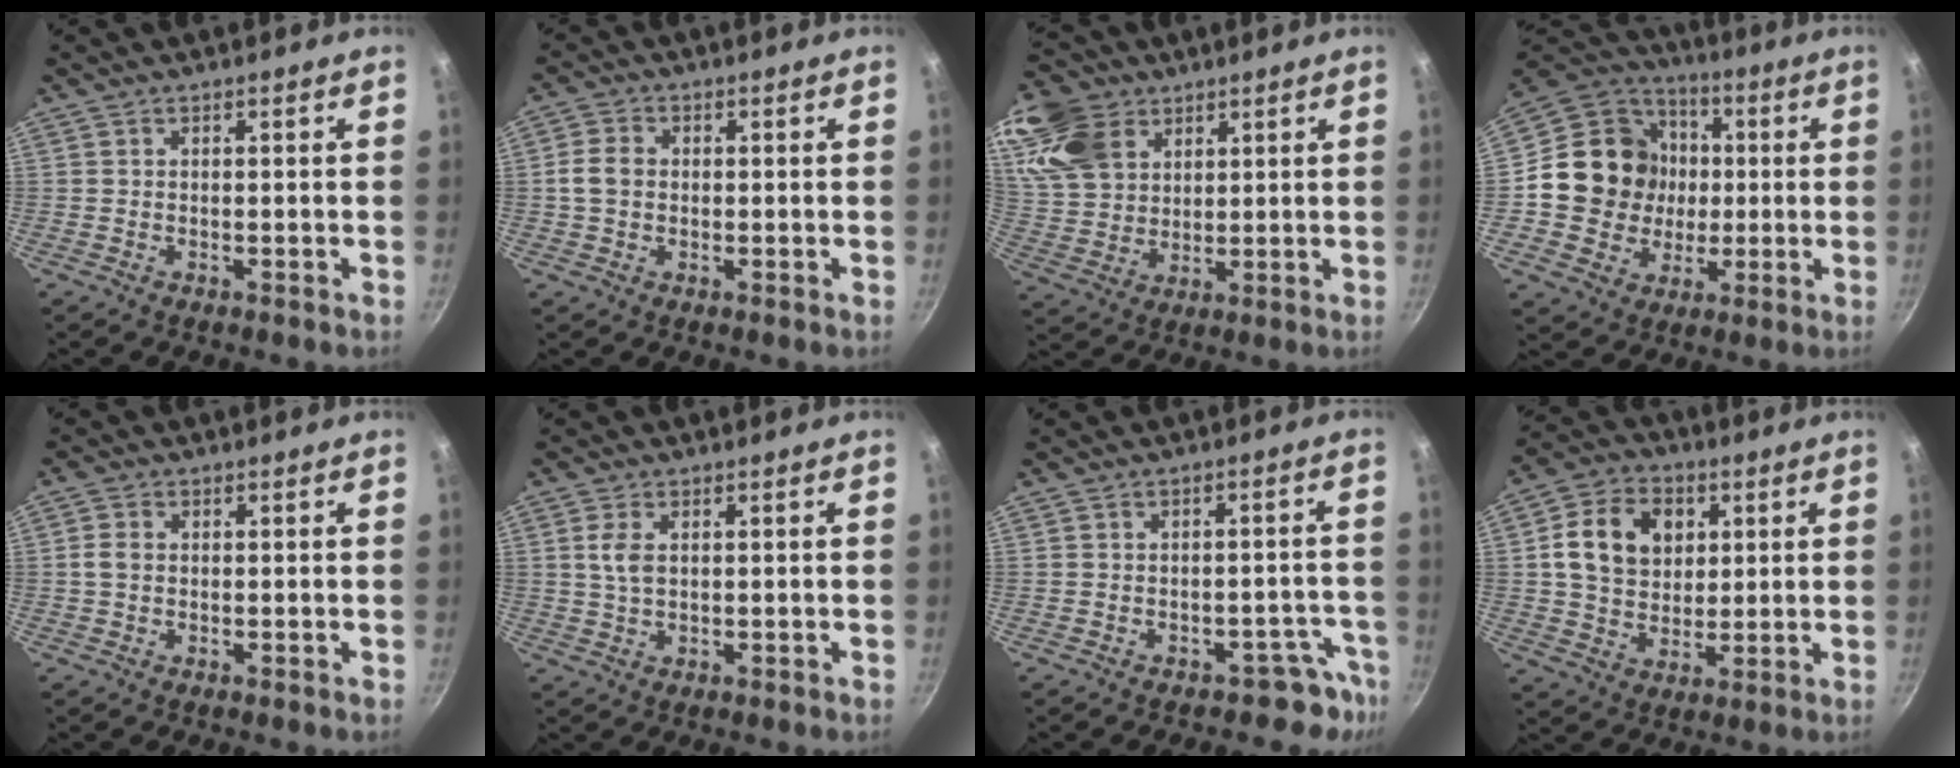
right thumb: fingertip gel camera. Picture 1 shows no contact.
{"total": 4.3, "force": [0.0, 3.4, 2.7], "torque": [-0.044, 0.009, -0.006]}
{"total": 16.5, "force": [8.4, 11.8, 7.8], "torque": [-0.152, -0.013, 0.169]}
{"total": 17.5, "force": [0.3, 16.1, 7.0], "torque": [-0.090, 0.023, 0.004]}
{"total": 2.6, "force": [0.1, 2.0, 1.7], "torque": [-0.032, 0.007, -0.001]}
{"total": 3.8, "force": [0.9, 2.2, 2.9], "torque": [-0.058, -0.001, 0.017]}
{"total": 5.4, "force": [-3.9, 3.5, 1.0], "torque": [0.050, 0.061, -0.040]}
{"total": 13.2, "force": [3.2, 10.3, 7.6], "torque": [-0.110, 0.003, 0.048]}